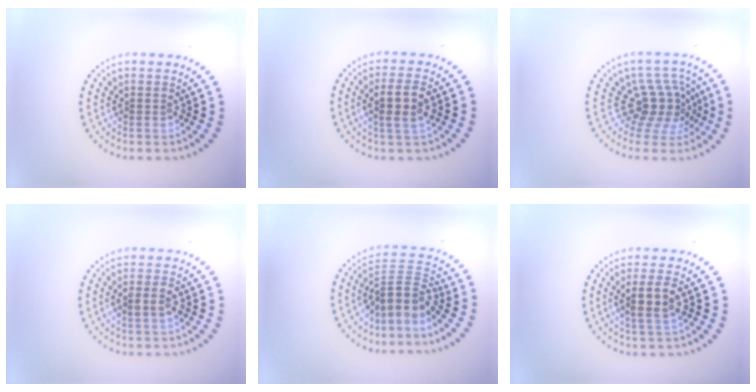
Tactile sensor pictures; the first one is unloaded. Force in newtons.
{"total": 2.8, "press": 2.6, "slide": 1.0}
{"total": 4.0, "press": 2.9, "slide": 2.7}
{"total": 1.8, "press": 1.8, "slide": 0.1}
{"total": 3.4, "press": 2.4, "slide": 2.3}
{"total": 2.7, "press": 2.5, "slide": 1.0}